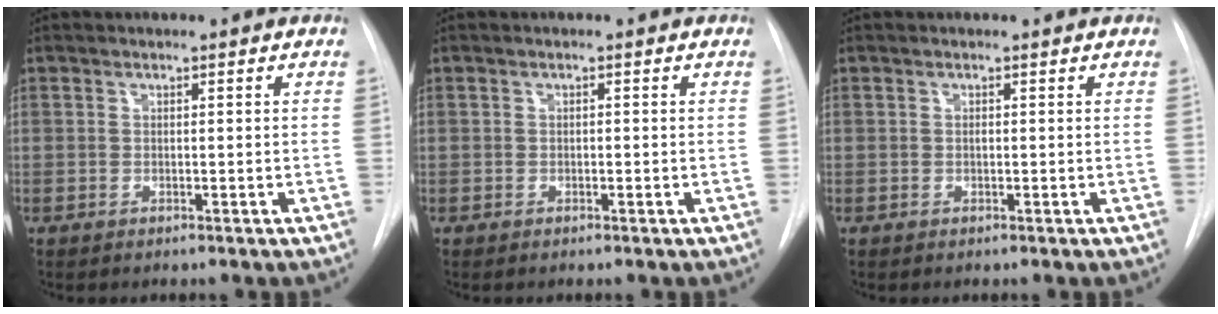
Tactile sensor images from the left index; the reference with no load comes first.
{"total": 0.0}
{"total": 0.0}